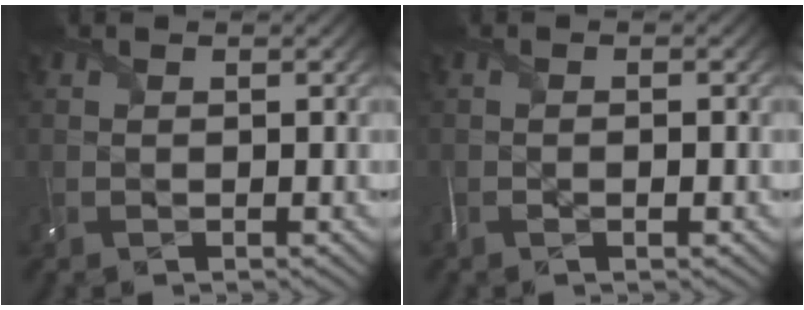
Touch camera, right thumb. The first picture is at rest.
{"total": 1.5, "force": [-0.9, 0.4, 1.2], "torque": [-0.013, -0.008, -0.016]}